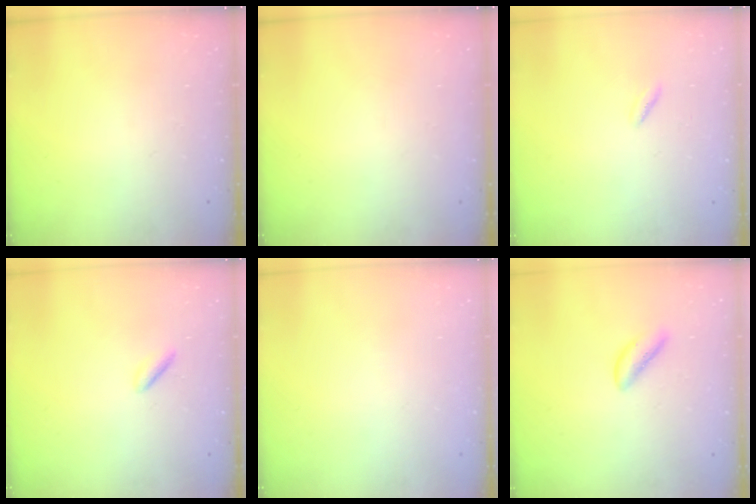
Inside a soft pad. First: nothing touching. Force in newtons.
{"total": 0.0}
{"total": 1.8, "press": 1.7, "slide": 0.7}
{"total": 1.2, "press": 1.1, "slide": 0.5}
{"total": 2.0, "press": 2.0, "slide": 0.1}
{"total": 2.7, "press": 2.6, "slide": 0.8}